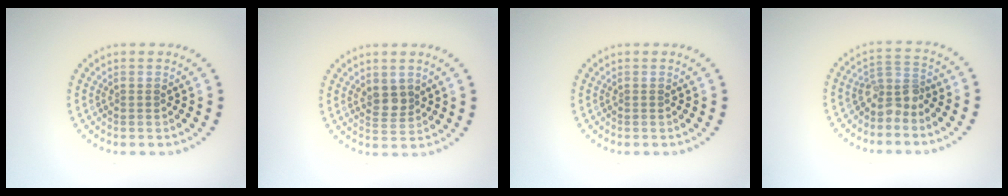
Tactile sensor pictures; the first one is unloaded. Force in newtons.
{"total": 2.1, "press": 1.9, "slide": 0.8}
{"total": 0.0}
{"total": 2.6, "press": 1.8, "slide": 1.8}